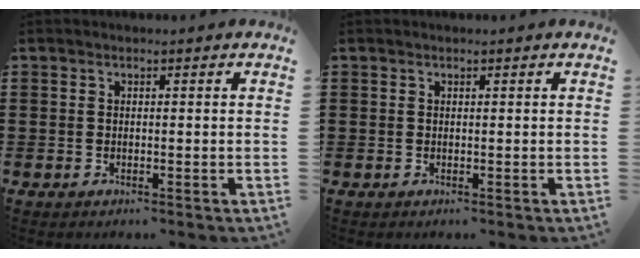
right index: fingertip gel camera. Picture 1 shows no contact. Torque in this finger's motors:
{"motor_torque": [-0.11, -0.12, 0.00, 0.00]}